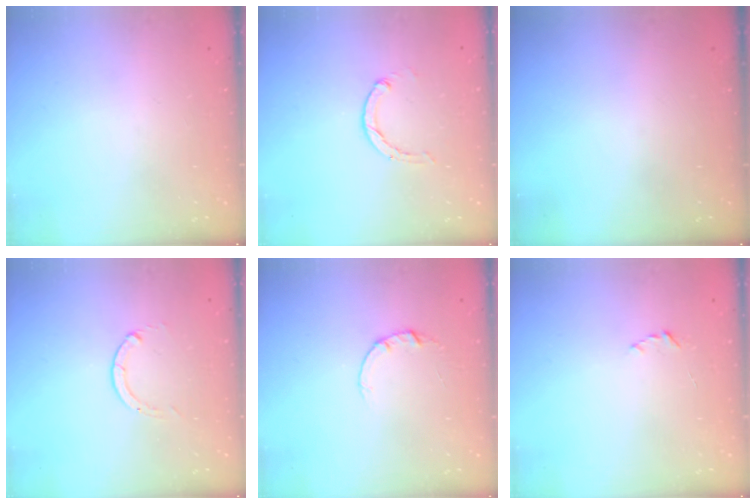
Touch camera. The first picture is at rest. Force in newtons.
{"total": 0.8, "press": 0.8, "slide": 0.2}
{"total": 0.0}
{"total": 0.0}
{"total": 2.0, "press": 2.0, "slide": 0.2}
{"total": 1.9, "press": 1.9, "slide": 0.2}